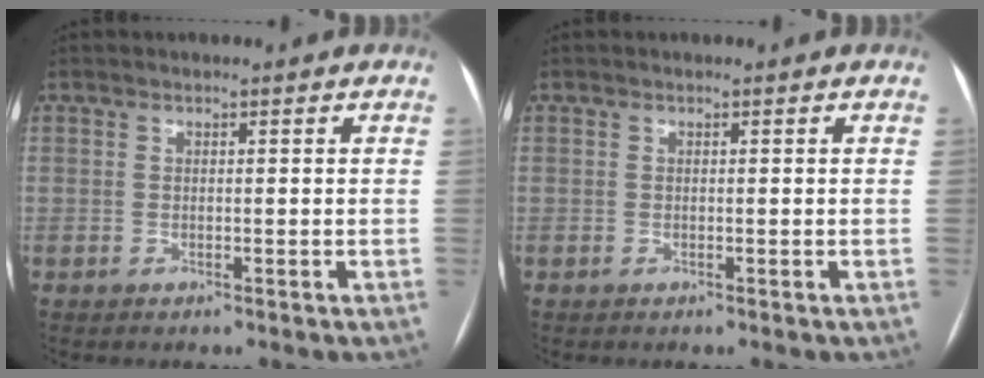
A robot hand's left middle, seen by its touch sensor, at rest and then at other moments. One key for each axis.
{"total": 0.0}